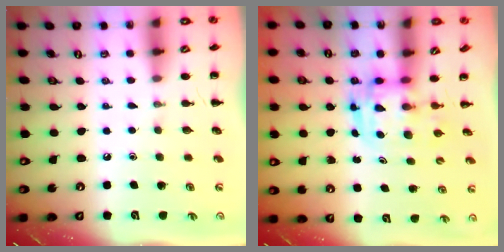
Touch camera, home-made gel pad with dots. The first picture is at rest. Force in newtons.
{"total": 3.3, "press": 3.2, "slide": 0.7}